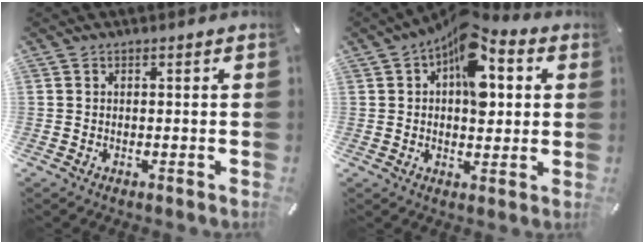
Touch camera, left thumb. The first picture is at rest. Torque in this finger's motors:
{"motor_torque": [1.91, 3.09, 1.51, -1.26, 0.48]}